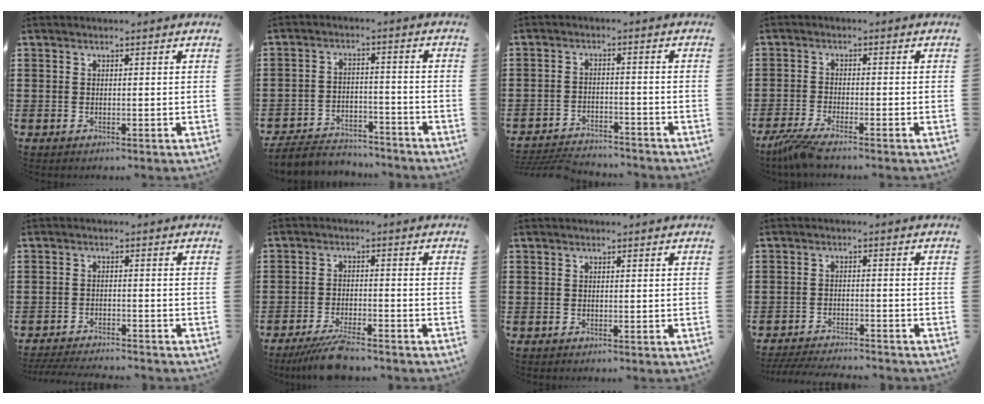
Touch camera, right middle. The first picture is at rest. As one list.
[{"total": 4.2, "force": [-4.0, 1.2, 0.6], "torque": [-0.020, 0.007, -0.086]}, {"total": 4.6, "force": [-4.5, 0.5, 0.8], "torque": [-0.027, 0.001, -0.096]}, {"total": 3.8, "force": [-3.1, -0.2, 2.2], "torque": [-0.065, -0.021, -0.065]}, {"total": 3.3, "force": [-3.2, 0.1, 0.6], "torque": [-0.018, -0.002, -0.069]}, {"total": 5.5, "force": [-4.9, 0.5, 2.5], "torque": [-0.051, -0.006, -0.093]}, {"total": 0.0}, {"total": 3.8, "force": [-3.7, 0.1, 0.7], "torque": [-0.019, -0.002, -0.078]}]